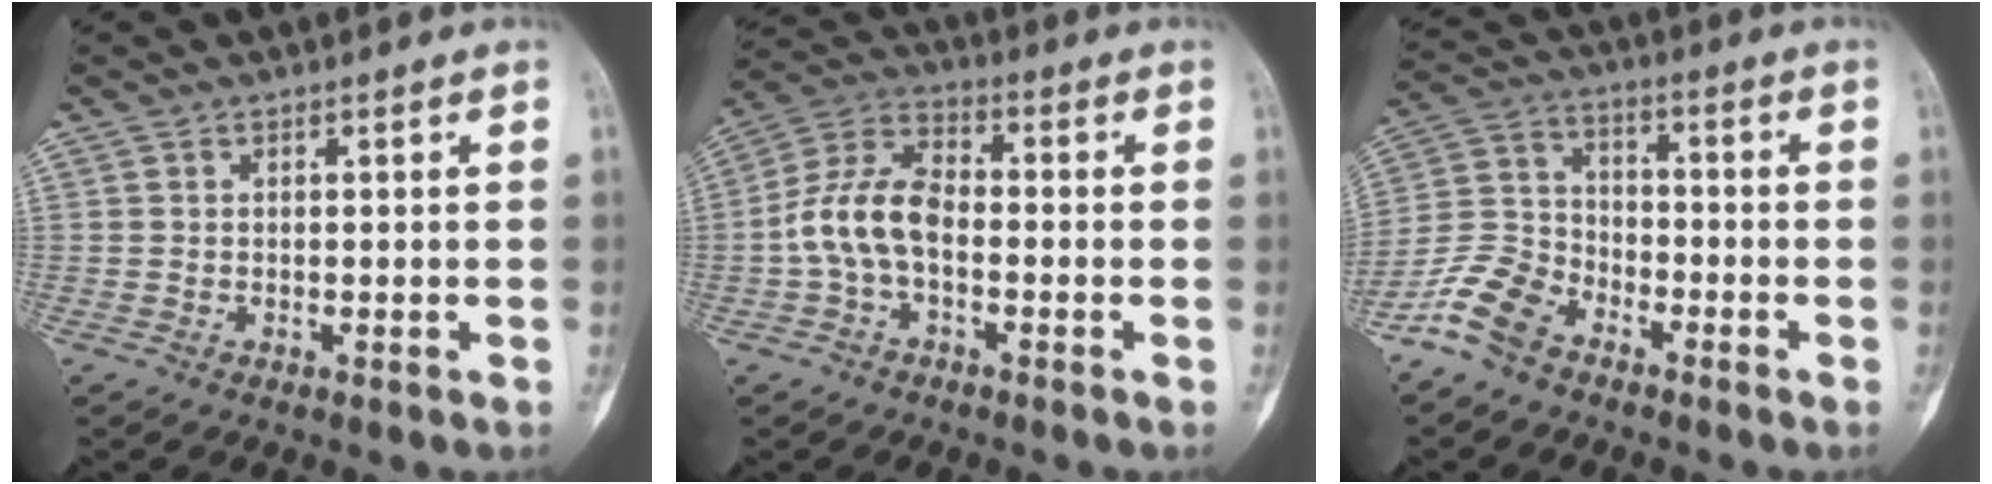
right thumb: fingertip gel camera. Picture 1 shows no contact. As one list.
[{"total": 10.1, "force": [-1.8, 5.8, 8.0], "torque": [-0.156, 0.036, -0.045]}, {"total": 9.5, "force": [-6.7, 5.4, 4.0], "torque": [-0.082, 0.039, -0.146]}]